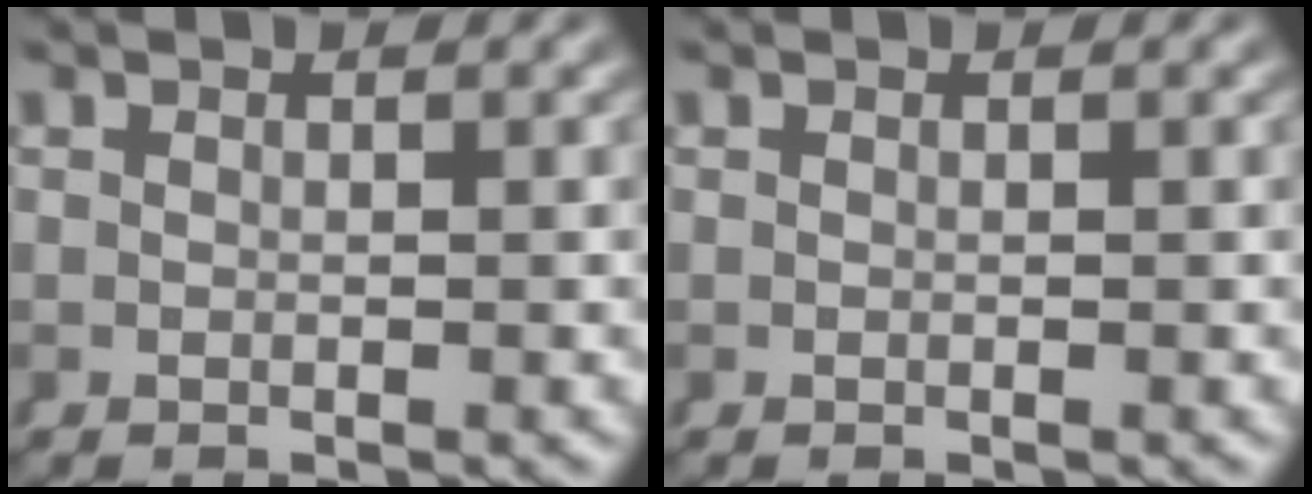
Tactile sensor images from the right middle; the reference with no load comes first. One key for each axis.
{"total": 0.0}